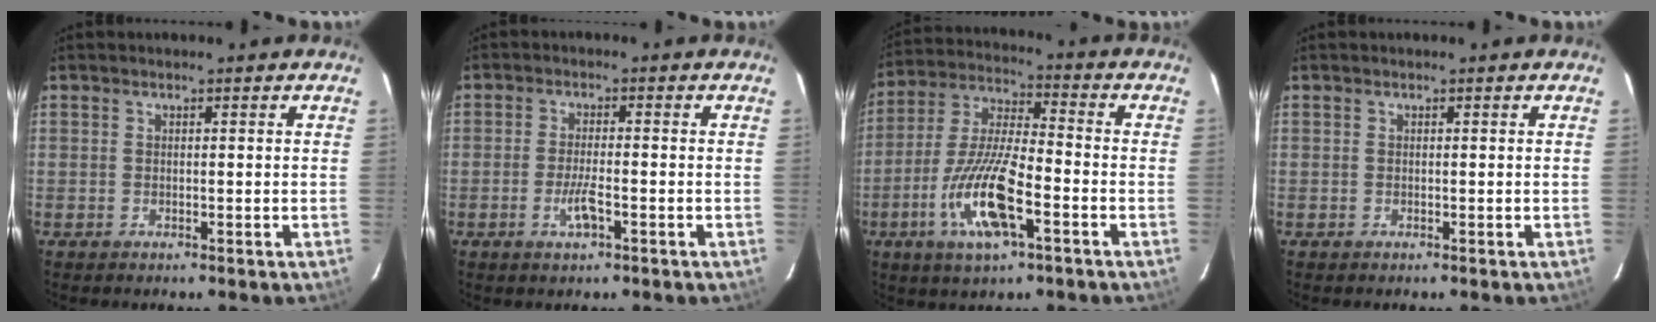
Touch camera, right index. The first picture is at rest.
{"total": 4.0, "force": [-1.9, 0.9, 3.4], "torque": [-0.070, -0.005, -0.036]}
{"total": 14.7, "force": [-6.1, 4.0, 12.8], "torque": [-0.270, -0.012, -0.119]}
{"total": 0.0}